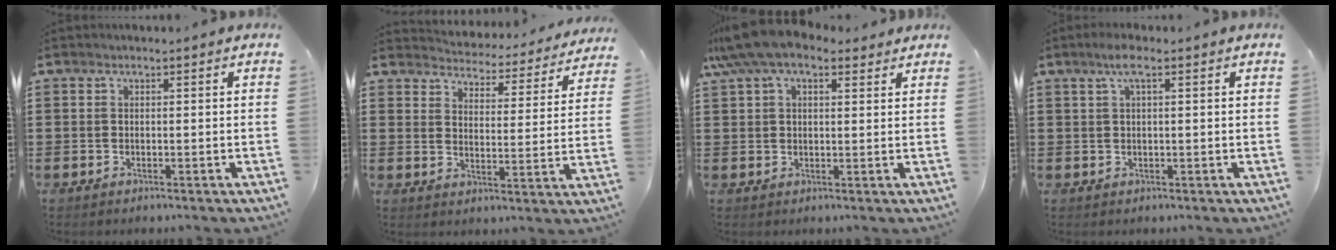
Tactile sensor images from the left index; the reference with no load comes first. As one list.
[{"total": 4.1, "force": [4.1, 0.1, -0.2], "torque": [-0.015, -0.041, 0.064]}, {"total": 8.7, "force": [6.4, 2.9, 5.1], "torque": [-0.115, 0.000, 0.119]}, {"total": 2.8, "force": [1.2, 0.5, 2.5], "torque": [-0.053, 0.005, 0.020]}]